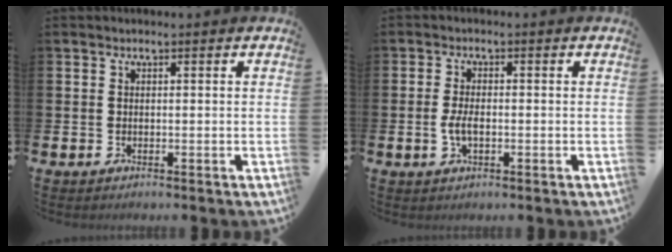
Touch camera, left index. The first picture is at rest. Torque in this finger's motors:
{"motor_torque": [0.65, 0.10, 0.08, 0.12]}